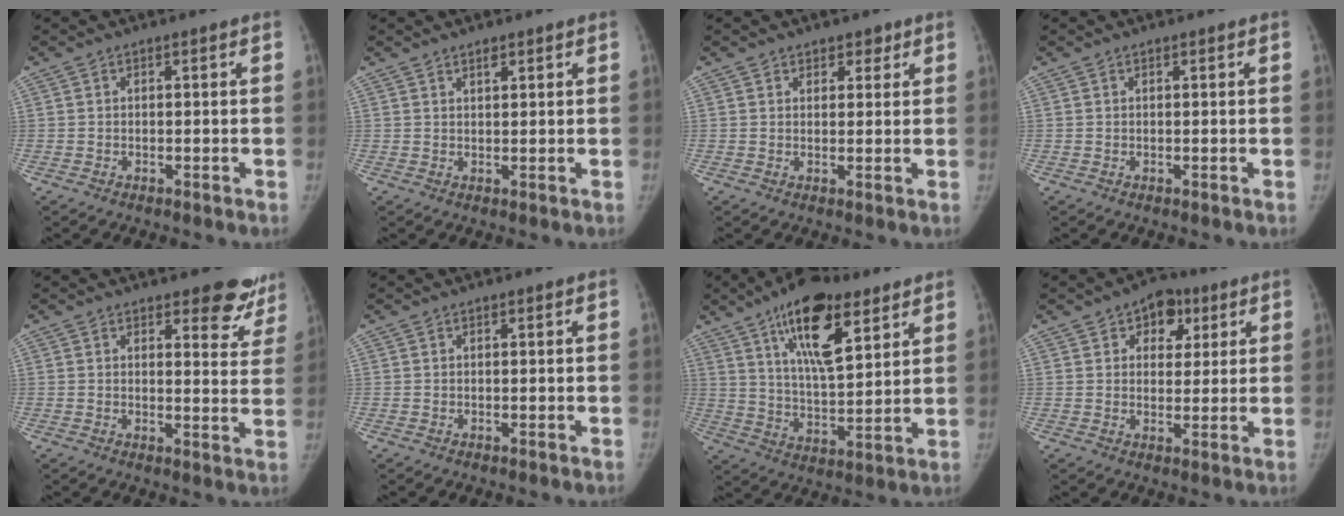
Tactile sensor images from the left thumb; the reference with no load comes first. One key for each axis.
{"total": 1.6, "fx": 1.2, "fy": 0.7, "fz": 0.8, "tx": -0.006, "ty": -0.008, "tz": 0.020}
{"total": 2.7, "fx": 1.8, "fy": 1.8, "fz": 0.8, "tx": 0.016, "ty": -0.010, "tz": 0.024}
{"total": 0.0}
{"total": 8.4, "fx": 6.9, "fy": 3.4, "fz": 3.5, "tx": 0.003, "ty": -0.046, "tz": 0.069}
{"total": 0.0}
{"total": 17.5, "fx": 9.7, "fy": 6.9, "fz": 12.9, "tx": -0.182, "ty": -0.042, "tz": 0.164}
{"total": 7.4, "fx": 3.5, "fy": 5.1, "fz": 4.0, "tx": -0.014, "ty": -0.008, "tz": 0.045}